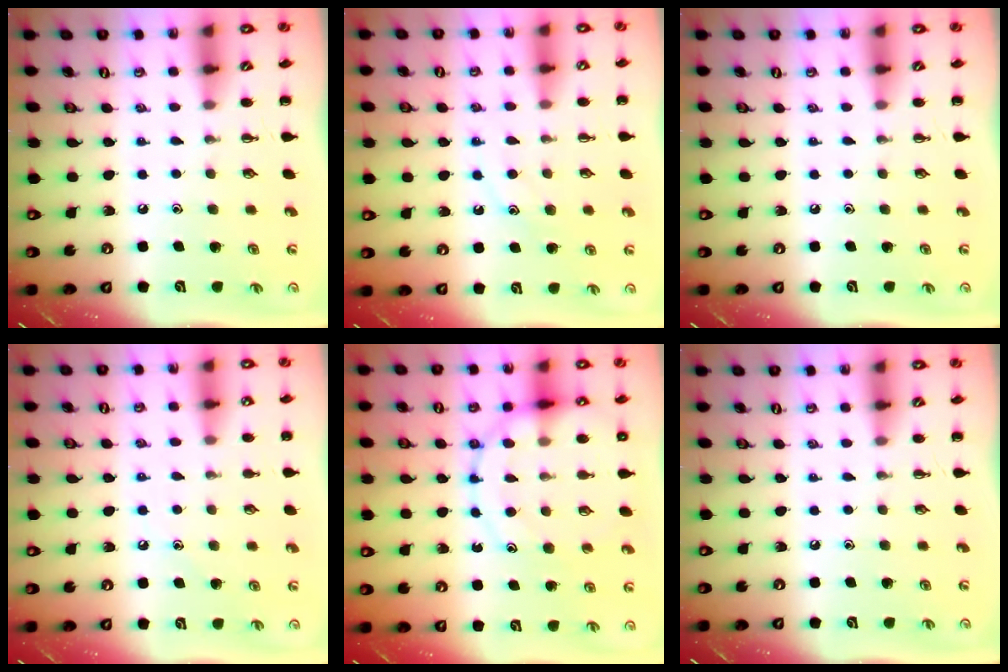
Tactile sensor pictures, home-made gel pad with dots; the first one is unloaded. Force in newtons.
{"total": 10.3, "press": 10.2, "slide": 0.8}
{"total": 0.0}
{"total": 7.6, "press": 7.3, "slide": 2.3}
{"total": 16.1, "press": 16.0, "slide": 2.5}
{"total": 0.0}